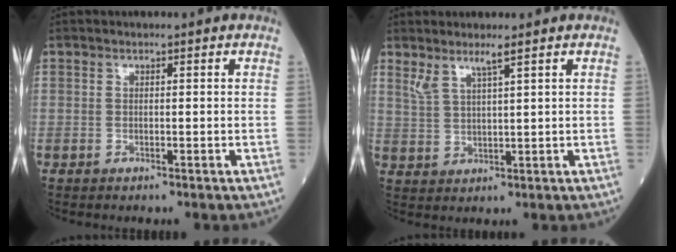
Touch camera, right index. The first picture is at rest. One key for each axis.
{"total": 3.6, "fx": 2.7, "fy": 0.0, "fz": 2.4, "tx": -0.058, "ty": -0.002, "tz": 0.058}